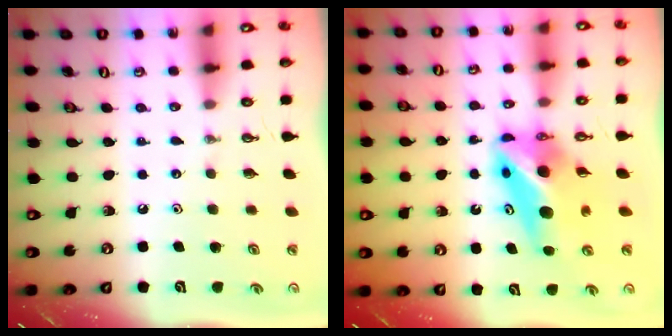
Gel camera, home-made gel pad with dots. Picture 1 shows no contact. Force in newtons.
{"total": 10.2, "press": 10.2, "slide": 0.8}